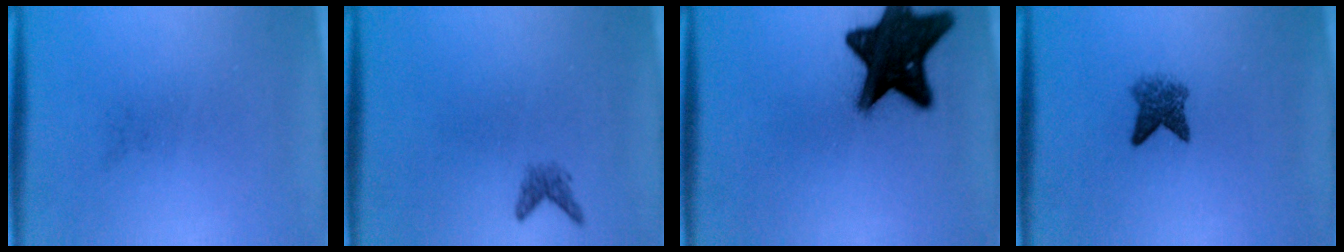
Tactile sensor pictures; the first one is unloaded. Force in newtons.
{"total": 1.4}
{"total": 17.7}
{"total": 3.4}